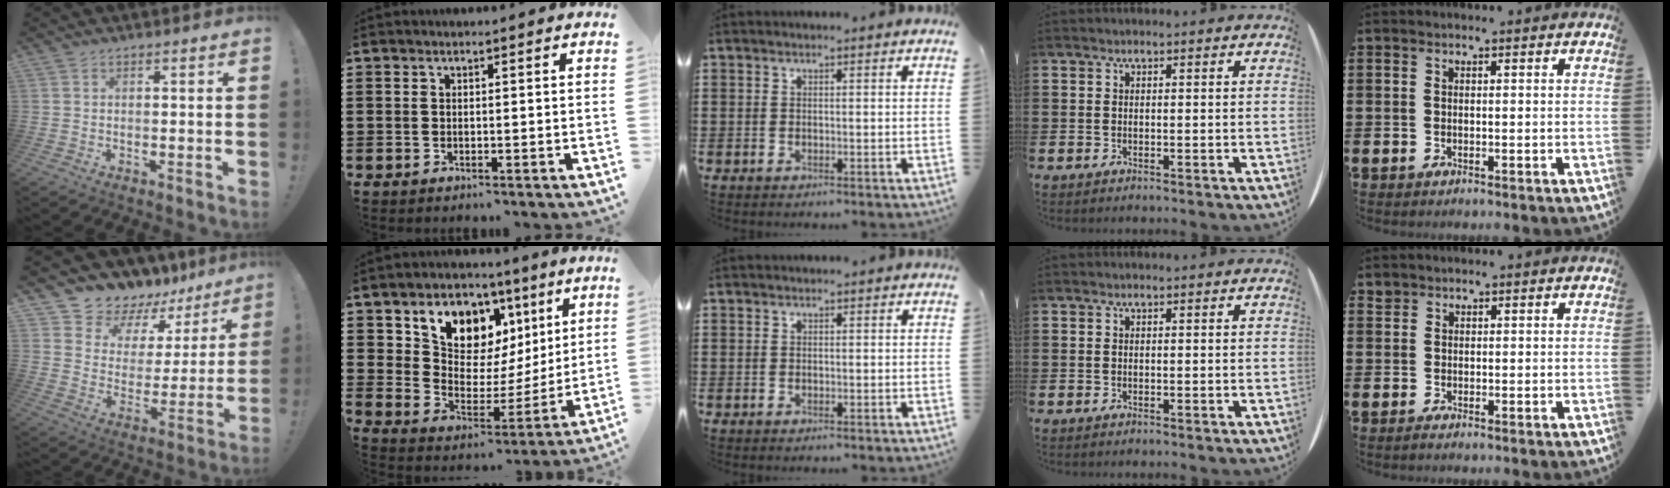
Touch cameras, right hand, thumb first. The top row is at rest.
{"thumb": {"total": 9.2, "force": [8.1, 4.3, 0.7], "torque": [-0.021, -0.081, 0.146]}, "index": {"total": 8.8, "force": [5.6, 6.2, 3.0], "torque": [-0.089, -0.045, 0.099]}, "little": {"total": 0.7, "force": [0.6, 0.3, -0.1], "torque": [0.016, -0.004, 0.008]}}